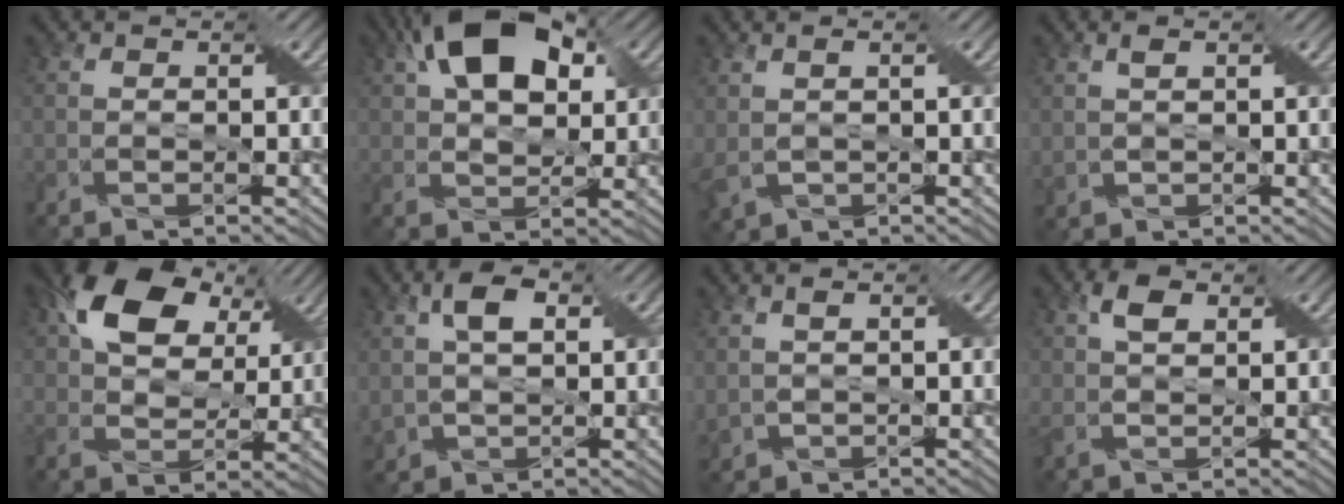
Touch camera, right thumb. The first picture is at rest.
{"total": 11.8, "force": [4.9, 6.9, 8.3], "torque": [-0.150, 0.028, 0.075]}
{"total": 2.7, "force": [0.4, 1.7, 2.1], "torque": [-0.057, -0.003, 0.007]}
{"total": 2.0, "force": [0.8, 1.3, 1.3], "torque": [-0.035, 0.001, 0.017]}
{"total": 12.0, "force": [5.9, 7.9, 6.8], "torque": [-0.145, 0.021, 0.099]}
{"total": 7.0, "force": [1.8, 4.6, 5.0], "torque": [-0.113, 0.003, 0.026]}
{"total": 3.2, "force": [0.7, 2.2, 2.2], "torque": [-0.058, -0.004, 0.013]}
{"total": 4.2, "force": [1.8, 2.5, 2.8], "torque": [-0.059, 0.005, 0.027]}